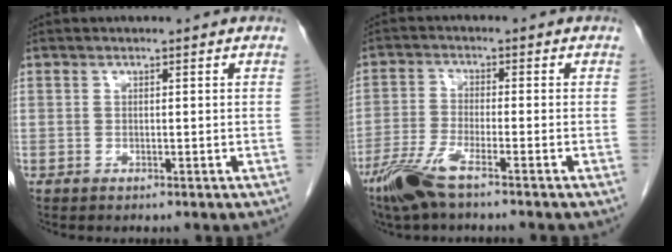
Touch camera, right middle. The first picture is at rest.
{"total": 6.9, "force": [-4.9, 0.5, 4.8], "torque": [-0.109, -0.018, -0.101]}